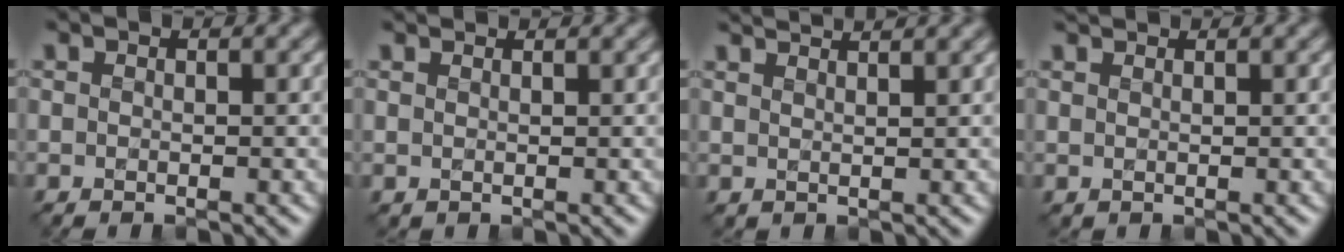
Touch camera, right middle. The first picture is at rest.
{"total": 2.1, "force": [2.0, 0.5, 0.4], "torque": [-0.001, -0.001, 0.010]}
{"total": 3.7, "force": [3.4, 0.8, 1.2], "torque": [0.003, 0.019, 0.021]}
{"total": 1.6, "force": [1.6, 0.1, 0.0], "torque": [-0.003, 0.001, 0.019]}